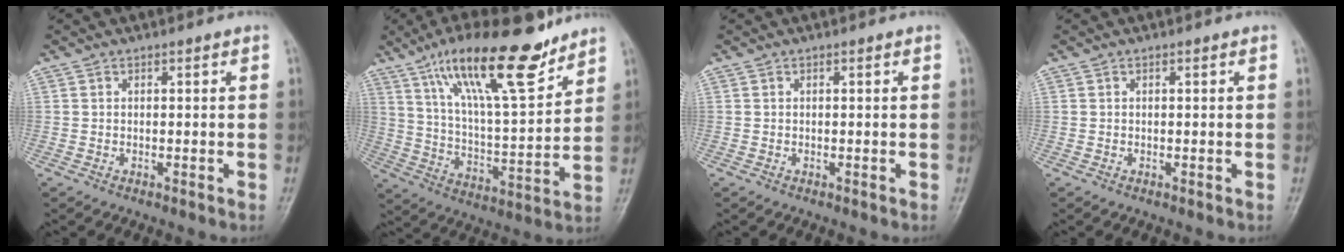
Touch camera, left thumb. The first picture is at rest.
{"total": 20.9, "force": [13.9, 5.5, 14.6], "torque": [-0.219, -0.058, 0.241]}
{"total": 0.0}
{"total": 0.0}